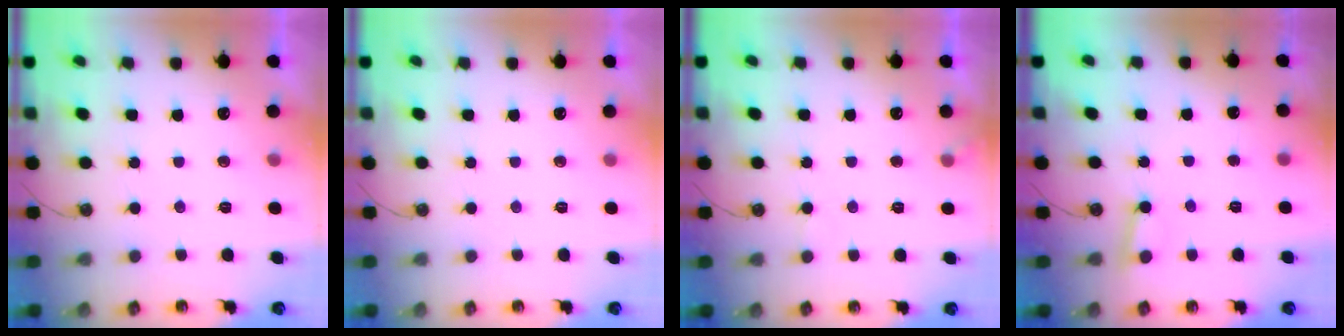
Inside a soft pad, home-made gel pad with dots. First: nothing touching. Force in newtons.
{"total": 0.0}
{"total": 6.6, "press": 6.5, "slide": 0.4}
{"total": 2.9, "press": 2.9, "slide": 0.3}